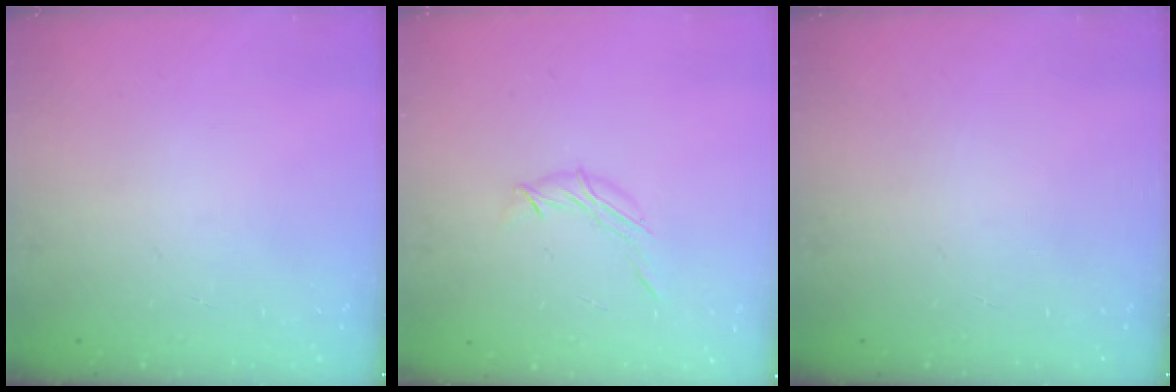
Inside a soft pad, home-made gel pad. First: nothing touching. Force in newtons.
{"total": 6.9, "press": 6.7, "slide": 1.7}
{"total": 0.0}